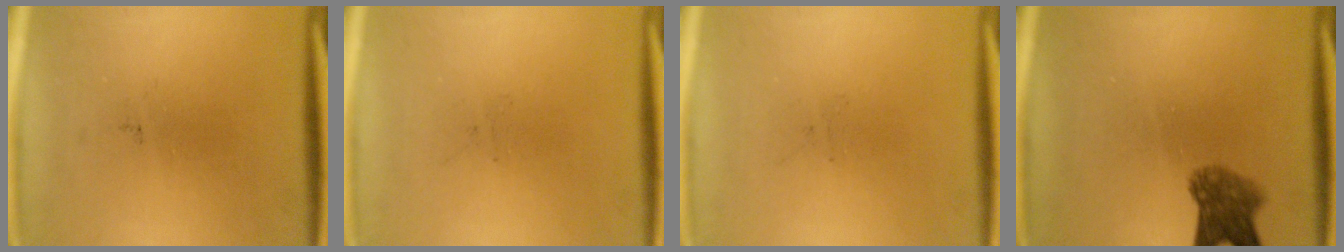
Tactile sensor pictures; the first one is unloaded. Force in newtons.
{"total": 0.0}
{"total": 0.0}
{"total": 5.2}